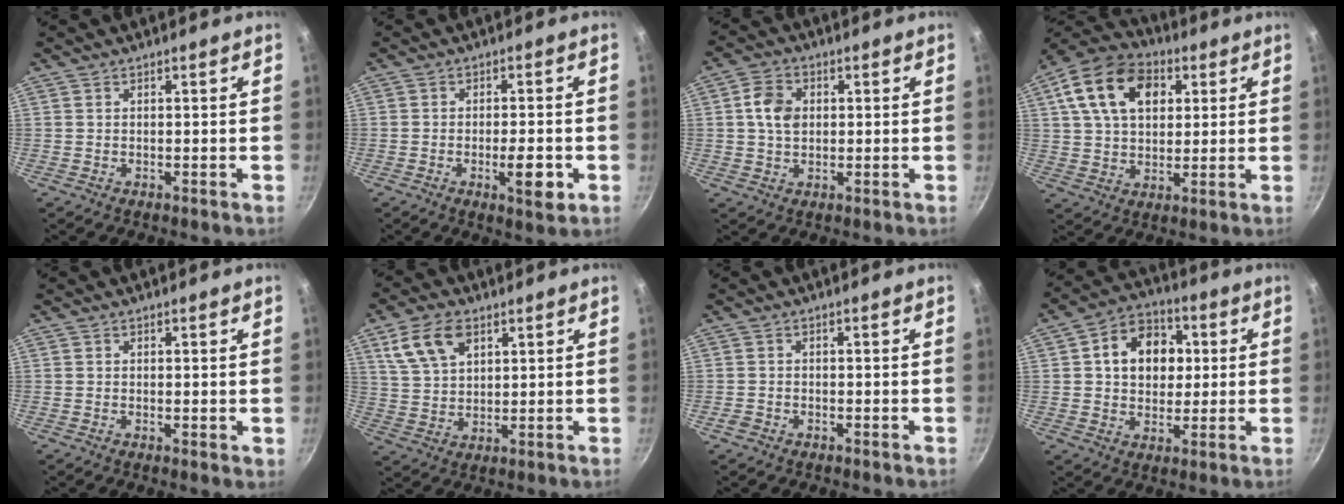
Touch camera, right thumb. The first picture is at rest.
{"total": 6.1, "force": [-2.0, 2.0, 5.4], "torque": [-0.071, 0.007, -0.026]}
{"total": 6.1, "force": [0.9, 4.5, 4.1], "torque": [-0.064, 0.009, 0.010]}
{"total": 17.0, "force": [5.8, 11.5, 11.1], "torque": [-0.178, 0.008, 0.085]}
{"total": 1.1, "force": [0.2, 0.5, 1.0], "torque": [-0.011, -0.006, -0.001]}
{"total": 9.8, "force": [4.7, 5.9, 6.2], "torque": [-0.104, -0.006, 0.095]}
{"total": 1.5, "force": [-1.0, 1.0, 0.6], "torque": [-0.018, 0.007, -0.019]}
{"total": 12.8, "force": [2.4, 9.9, 7.7], "torque": [-0.086, 0.012, 0.026]}